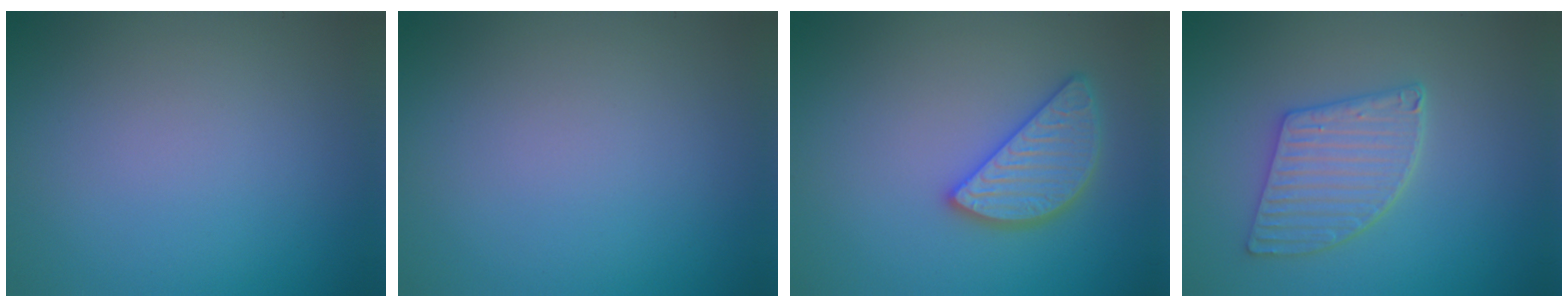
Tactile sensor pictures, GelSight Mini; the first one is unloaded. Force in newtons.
{"total": 0.0}
{"total": 3.8, "press": 3.7, "slide": 0.7}
{"total": 4.1, "press": 3.6, "slide": 1.8}